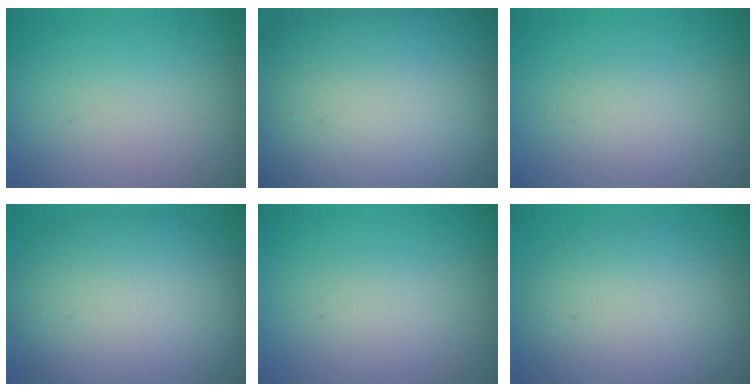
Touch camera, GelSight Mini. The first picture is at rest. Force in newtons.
{"total": 23.4, "press": 23.3, "slide": 1.4}
{"total": 1.5, "press": 1.5, "slide": 0.1}
{"total": 10.3, "press": 10.2, "slide": 0.6}
{"total": 1.7, "press": 1.7, "slide": 0.0}
{"total": 6.7, "press": 6.7, "slide": 0.3}